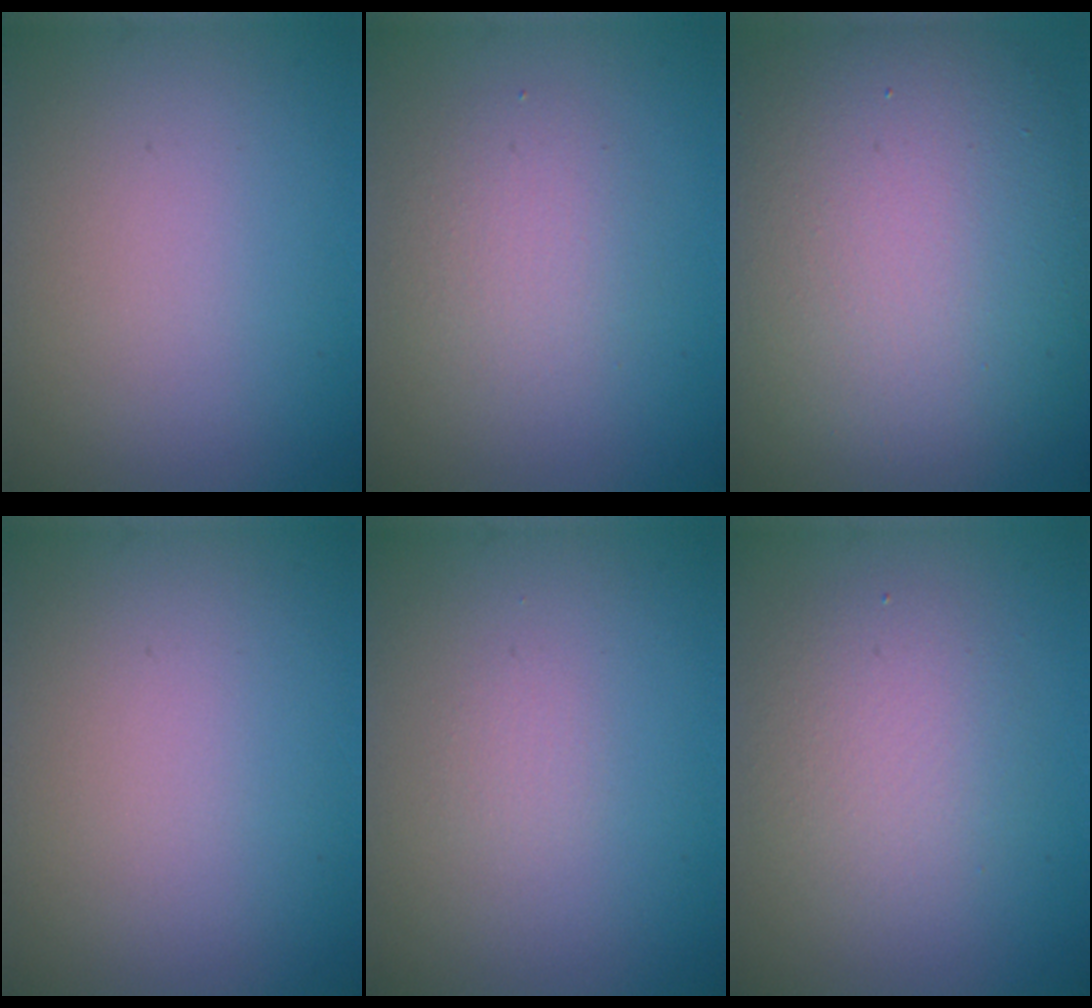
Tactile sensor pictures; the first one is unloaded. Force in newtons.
{"total": 2.6, "press": 2.6, "slide": 0.1}
{"total": 15.2, "press": 15.1, "slide": 1.0}
{"total": 0.0}
{"total": 0.6, "press": 0.6, "slide": 0.0}
{"total": 3.4, "press": 3.4, "slide": 0.1}